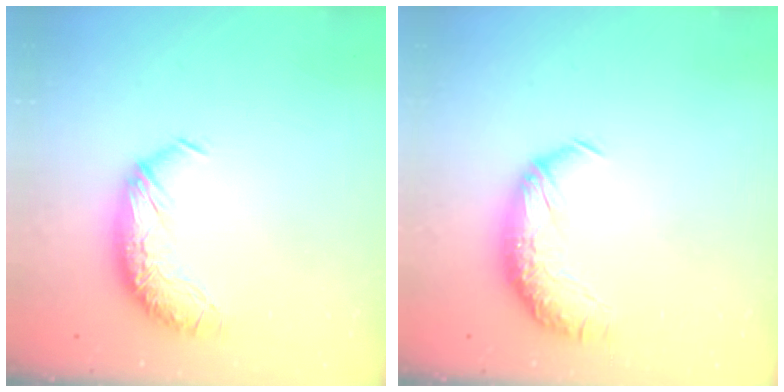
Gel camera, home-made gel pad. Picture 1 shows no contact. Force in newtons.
{"total": 2.3, "press": 1.0, "slide": 2.1}